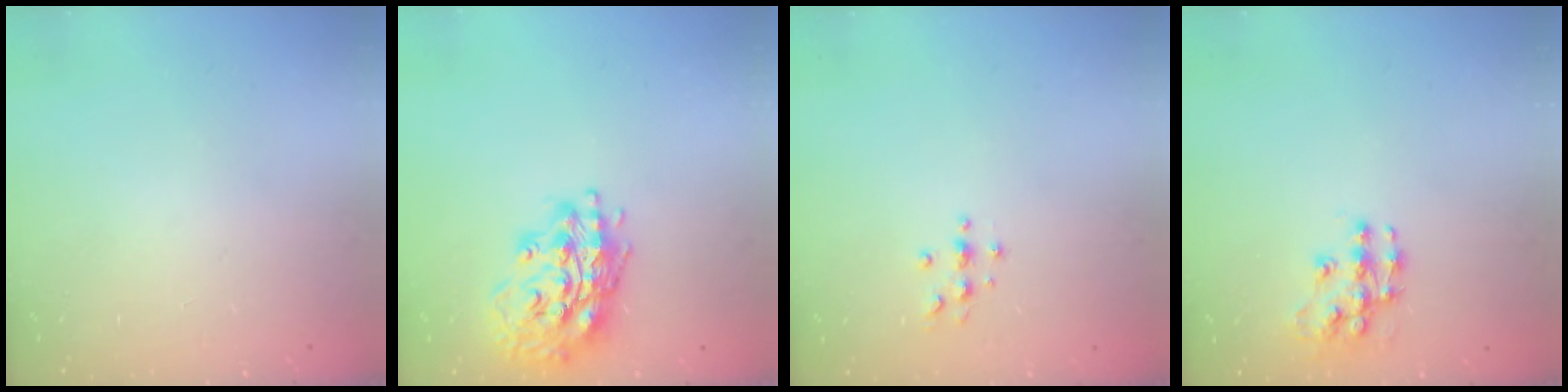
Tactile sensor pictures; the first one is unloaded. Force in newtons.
{"total": 17.6, "press": 17.5, "slide": 2.3}
{"total": 3.7, "press": 3.6, "slide": 0.5}
{"total": 10.9, "press": 10.9, "slide": 0.8}